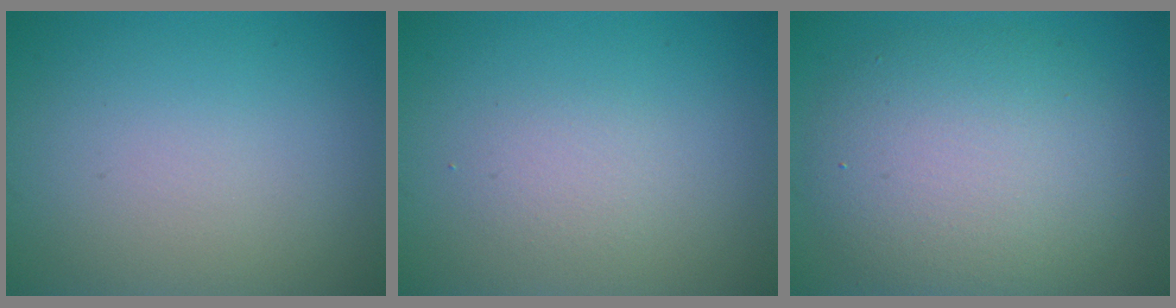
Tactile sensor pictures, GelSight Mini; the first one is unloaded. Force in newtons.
{"total": 1.3, "press": 1.3, "slide": 0.0}
{"total": 7.5, "press": 7.5, "slide": 0.6}